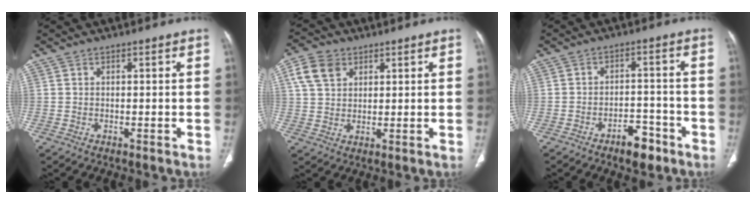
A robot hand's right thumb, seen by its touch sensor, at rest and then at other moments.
{"total": 7.0, "force": [3.1, 5.1, 3.7], "torque": [-0.058, -0.001, 0.061]}
{"total": 6.2, "force": [-4.0, 3.0, 3.5], "torque": [-0.038, 0.030, -0.057]}